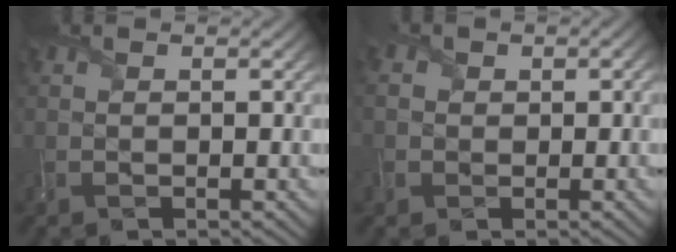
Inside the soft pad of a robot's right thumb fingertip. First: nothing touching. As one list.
[{"total": 2.7, "force": [-0.1, 2.7, 0.4], "torque": [-0.015, 0.006, -0.012]}]